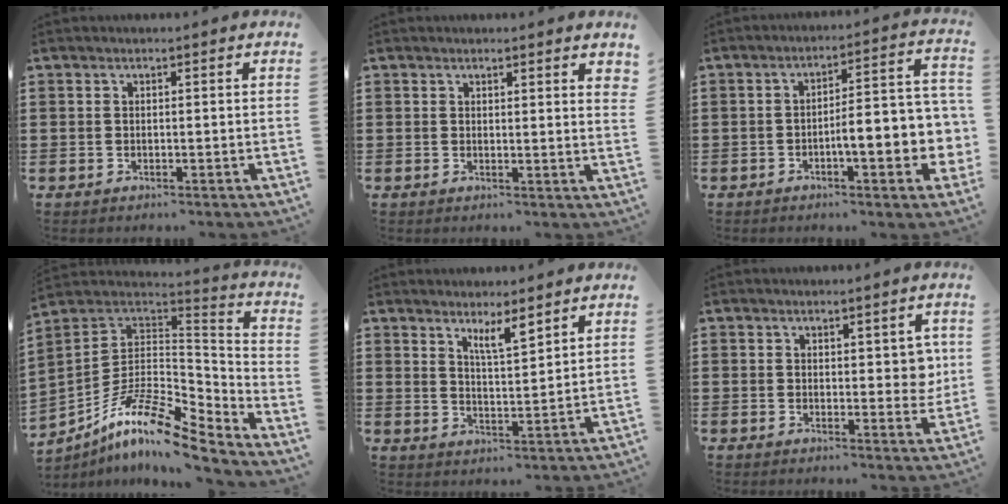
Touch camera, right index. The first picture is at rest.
{"total": 1.3, "force": [1.2, 0.1, 0.6], "torque": [-0.006, -0.001, 0.020]}
{"total": 7.9, "force": [-2.4, 1.9, 7.3], "torque": [-0.098, -0.022, -0.047]}
{"total": 12.4, "force": [-8.2, 3.5, 8.7], "torque": [-0.179, 0.007, -0.160]}
{"total": 4.3, "force": [3.4, 0.7, 2.5], "torque": [-0.040, -0.011, 0.057]}
{"total": 3.1, "force": [1.3, 1.7, 2.3], "torque": [-0.021, -0.002, 0.017]}